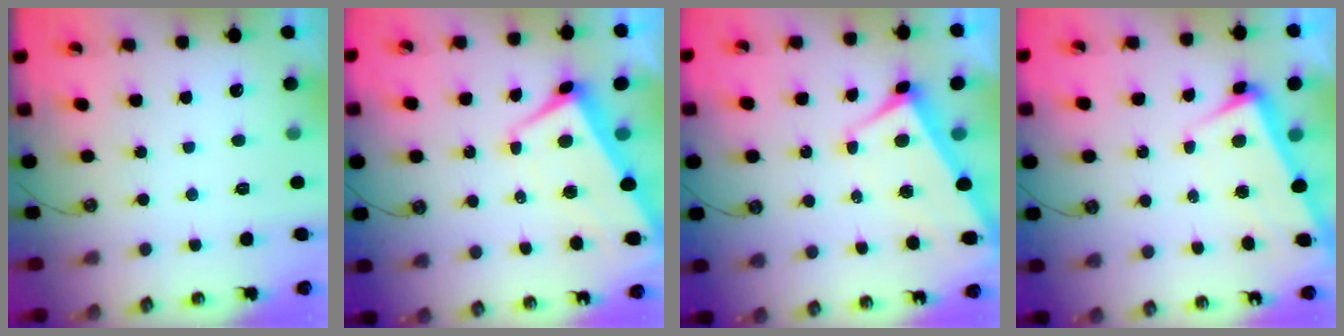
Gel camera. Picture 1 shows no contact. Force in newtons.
{"total": 1.2, "press": 0.3, "slide": 1.1}
{"total": 2.9, "press": 2.8, "slide": 0.9}
{"total": 3.1, "press": 3.0, "slide": 0.8}